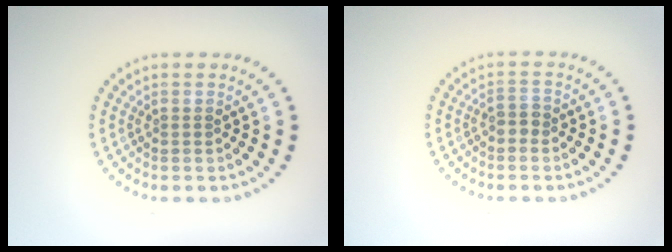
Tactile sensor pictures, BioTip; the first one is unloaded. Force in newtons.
{"total": 1.2, "press": 1.1, "slide": 0.5}